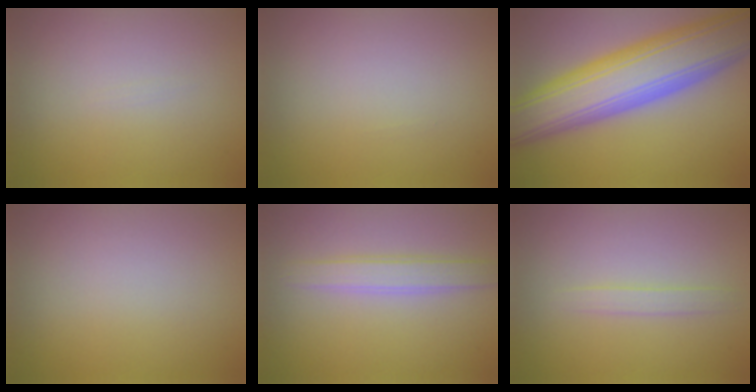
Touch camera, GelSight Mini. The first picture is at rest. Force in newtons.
{"total": 0.0}
{"total": 12.2, "press": 12.1, "slide": 0.6}
{"total": 0.0}
{"total": 2.6, "press": 2.6, "slide": 0.0}
{"total": 1.2, "press": 1.2, "slide": 0.1}